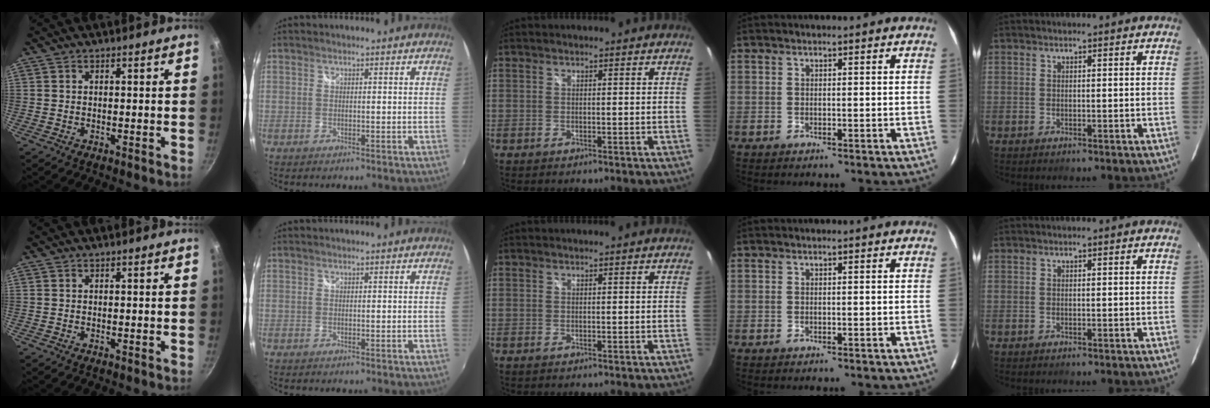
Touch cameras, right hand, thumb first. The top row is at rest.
{}